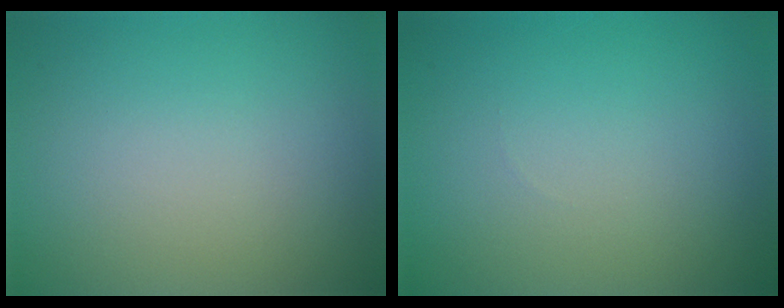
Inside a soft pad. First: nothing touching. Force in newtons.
{"total": 0.0}